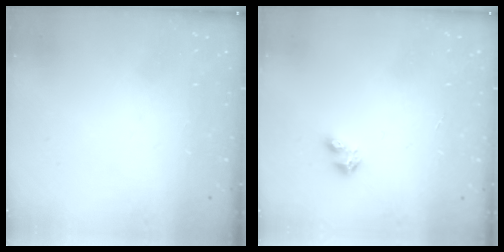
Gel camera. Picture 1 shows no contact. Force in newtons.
{"total": 3.0, "press": 2.9, "slide": 0.3}